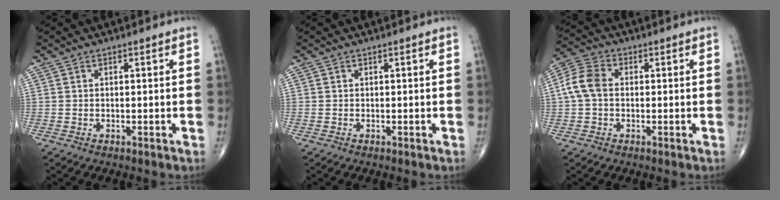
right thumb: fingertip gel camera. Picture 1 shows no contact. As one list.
[{"total": 0.0}, {"total": 6.7, "force": [0.2, 4.7, 4.8], "torque": [-0.105, 0.020, -0.003]}]